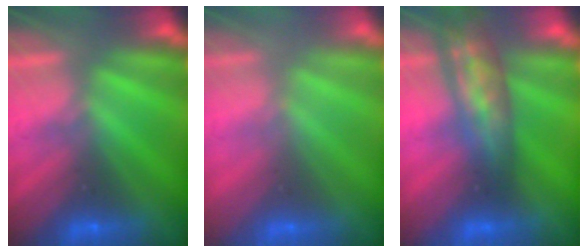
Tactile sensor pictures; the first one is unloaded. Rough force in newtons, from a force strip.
{"total": 2.5}
{"total": 2.9}